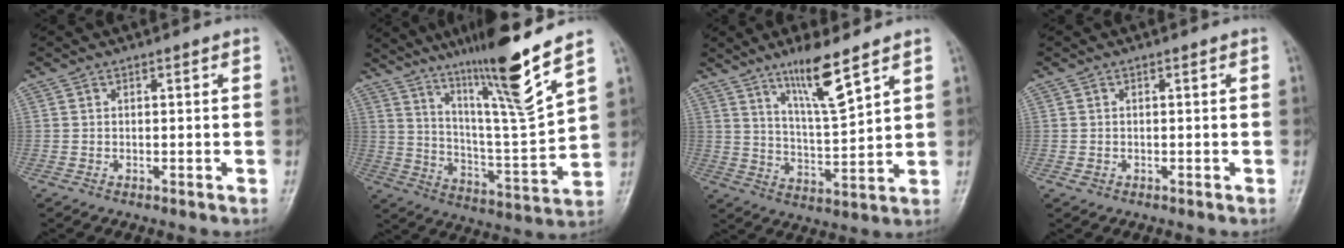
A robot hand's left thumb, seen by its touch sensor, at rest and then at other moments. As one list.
[{"total": 17.7, "force": [12.1, 0.0, 12.9], "torque": [-0.201, -0.075, 0.209]}, {"total": 9.9, "force": [6.6, 1.3, 7.3], "torque": [-0.124, -0.049, 0.126]}, {"total": 0.6, "force": [-0.3, 0.6, 0.1], "torque": [0.001, 0.001, -0.003]}]